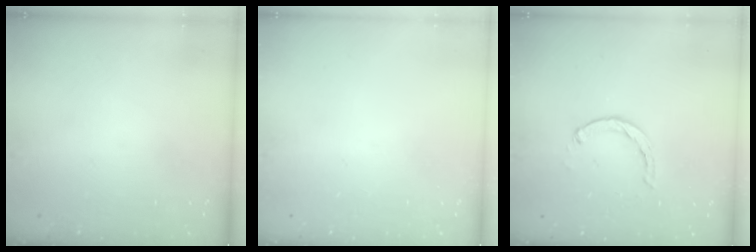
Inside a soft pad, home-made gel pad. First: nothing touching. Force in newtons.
{"total": 0.0}
{"total": 2.7, "press": 2.7, "slide": 0.5}